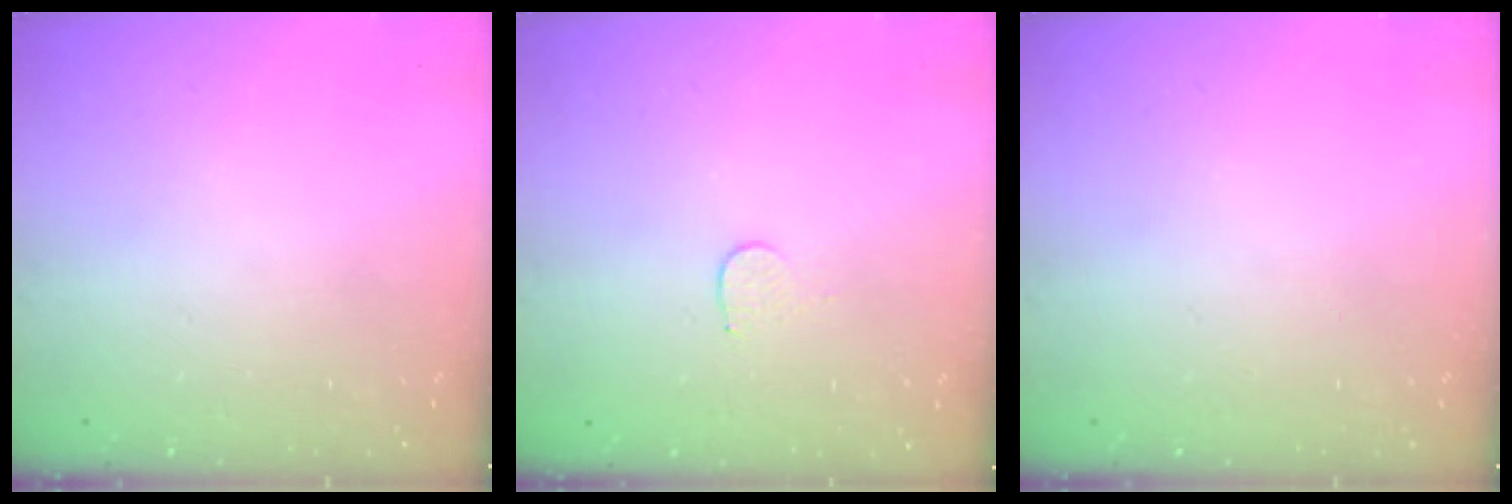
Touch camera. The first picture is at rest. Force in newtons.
{"total": 3.7, "press": 3.7, "slide": 0.3}
{"total": 0.0}